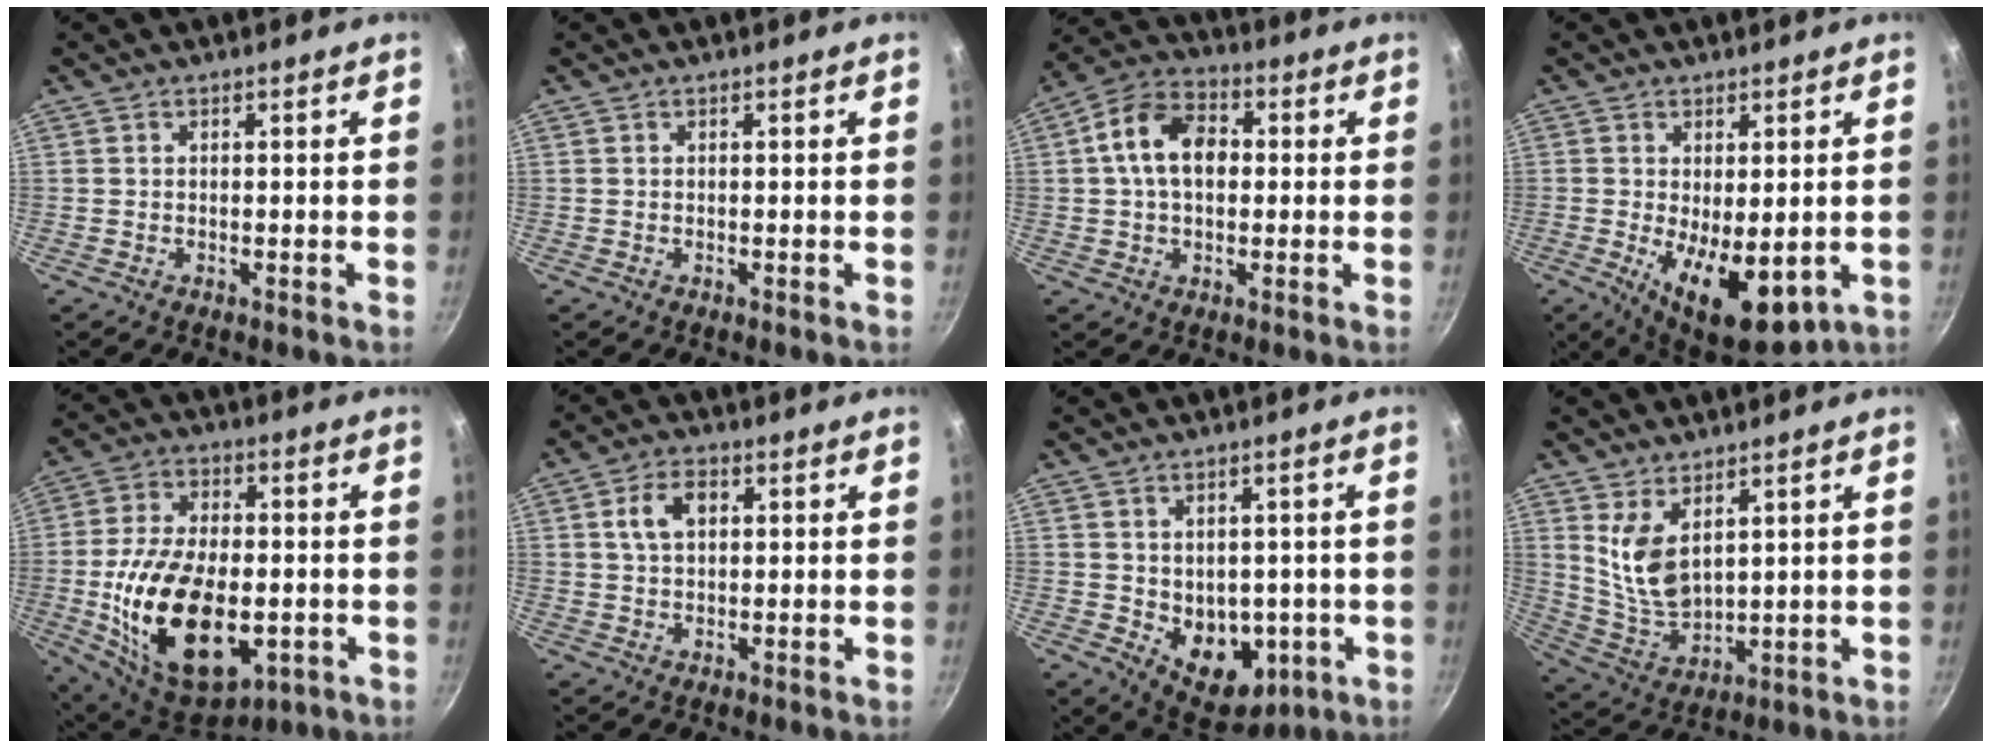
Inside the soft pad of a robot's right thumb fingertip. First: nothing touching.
{"total": 0.0}
{"total": 11.7, "force": [1.2, 8.0, 8.4], "torque": [-0.123, 0.025, 0.004]}
{"total": 12.4, "force": [-2.3, 5.9, 10.7], "torque": [-0.148, -0.018, -0.018]}
{"total": 23.5, "force": [-4.5, 13.4, 18.8], "torque": [-0.325, 0.011, -0.062]}
{"total": 5.9, "force": [1.5, 3.8, 4.2], "torque": [-0.063, 0.009, 0.024]}
{"total": 11.1, "force": [-1.6, 8.2, 7.3], "torque": [-0.060, -0.015, 0.001]}
{"total": 9.2, "force": [4.0, 4.9, 6.7], "torque": [-0.118, -0.043, 0.094]}